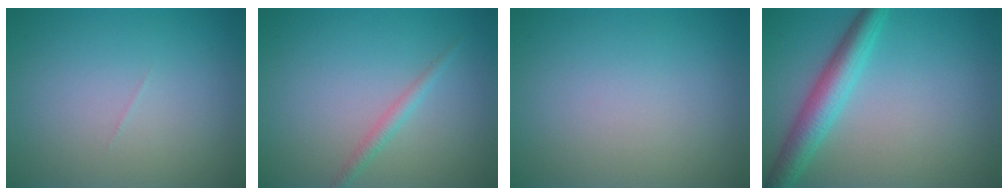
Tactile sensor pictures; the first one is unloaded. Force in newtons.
{"total": 1.3, "press": 1.3, "slide": 0.1}
{"total": 0.0}
{"total": 4.3, "press": 4.3, "slide": 0.0}